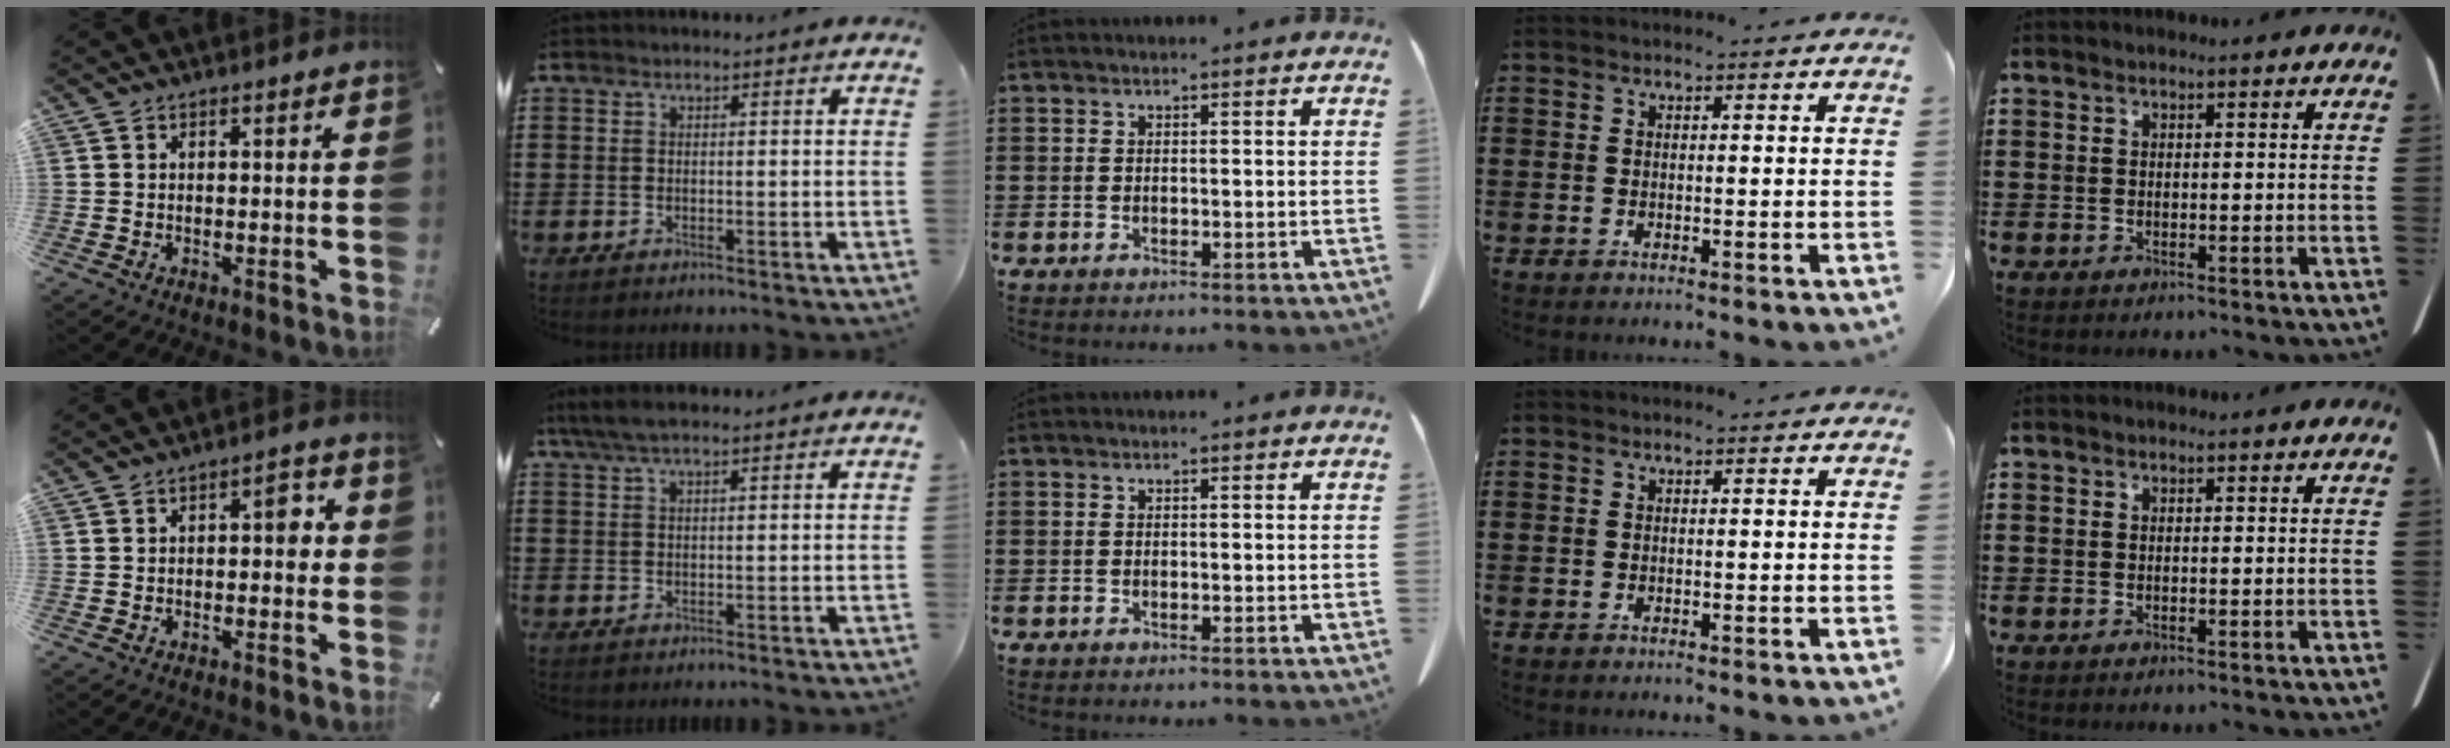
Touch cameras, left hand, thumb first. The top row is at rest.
{"thumb": {"total": 4.2, "force": [-0.1, 2.2, 3.5], "torque": [-0.045, 0.006, -0.011]}, "index": {"total": 3.7, "force": [2.4, 0.7, 2.7], "torque": [-0.057, 0.004, 0.046]}}